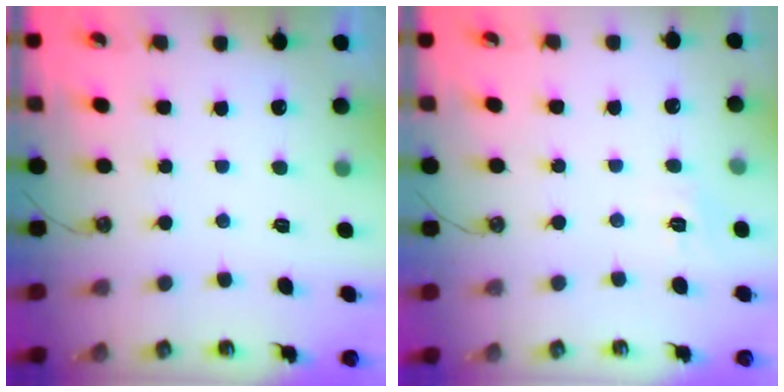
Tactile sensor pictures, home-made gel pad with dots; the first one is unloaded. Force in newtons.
{"total": 4.4, "press": 4.4, "slide": 0.6}